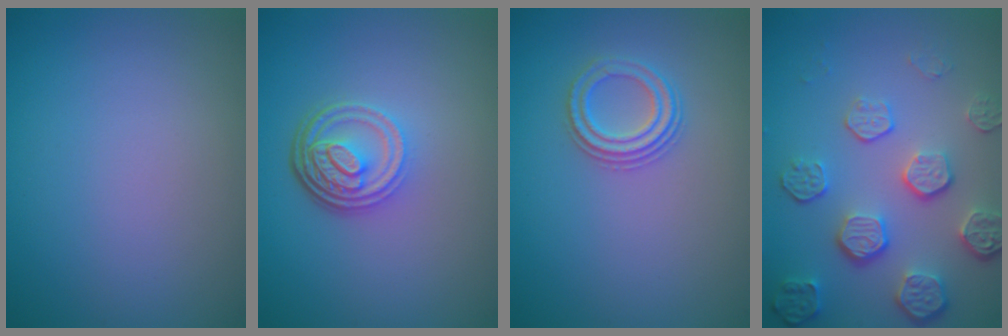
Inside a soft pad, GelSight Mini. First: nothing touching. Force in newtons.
{"total": 4.9, "press": 3.5, "slide": 3.4}
{"total": 2.2, "press": 2.1, "slide": 0.7}
{"total": 5.7, "press": 4.2, "slide": 3.8}